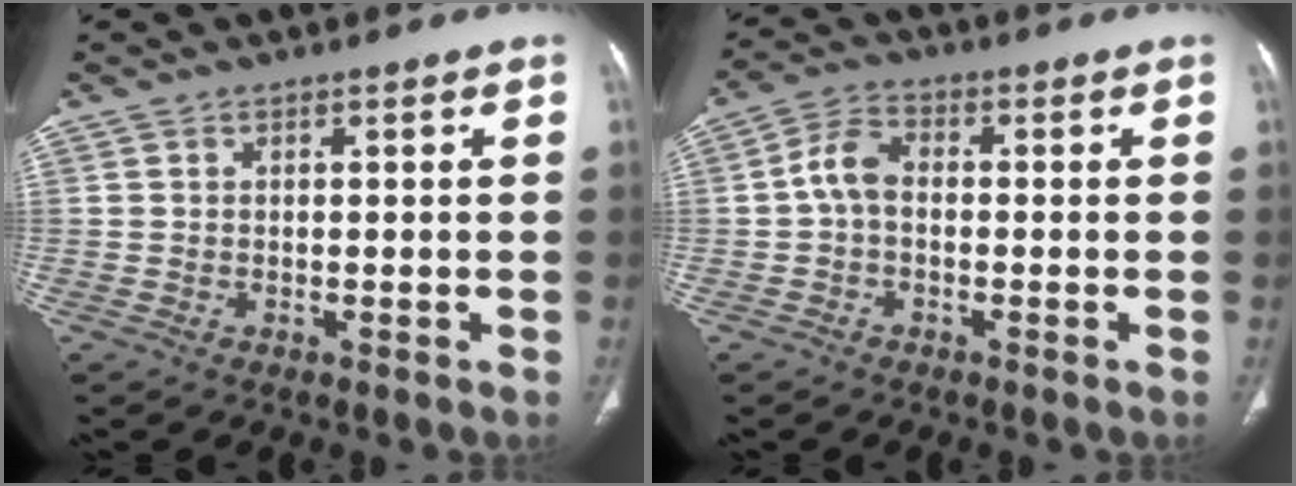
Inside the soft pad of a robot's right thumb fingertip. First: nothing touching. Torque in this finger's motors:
{"motor_torque": [-0.57, 0.59, 0.49, -0.35, 0.02]}